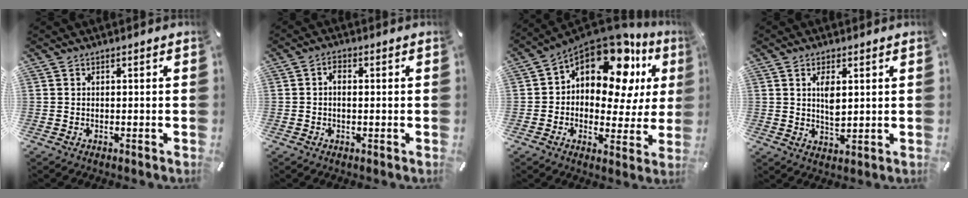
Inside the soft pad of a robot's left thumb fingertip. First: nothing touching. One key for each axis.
{"total": 1.9, "fx": 0.0, "fy": 1.1, "fz": 1.5, "tx": -0.031, "ty": 0.004, "tz": -0.002}
{"total": 16.4, "fx": 9.0, "fy": 8.9, "fz": 10.4, "tx": -0.158, "ty": -0.072, "tz": 0.153}
{"total": 5.4, "fx": 1.7, "fy": 2.5, "fz": 4.4, "tx": -0.093, "ty": -0.008, "tz": 0.021}